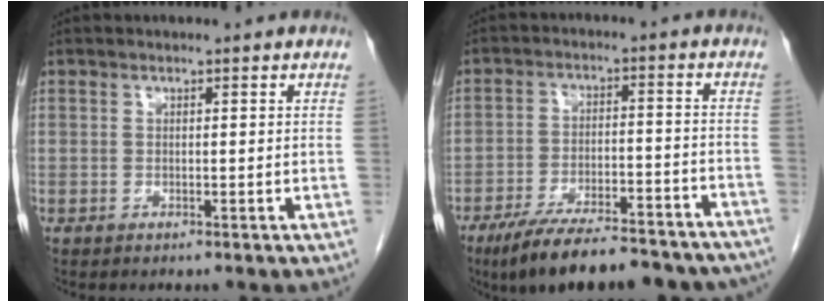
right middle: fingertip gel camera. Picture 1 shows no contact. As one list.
[{"total": 21.8, "force": [-18.5, 4.8, 10.4], "torque": [-0.127, 0.001, -0.261]}]